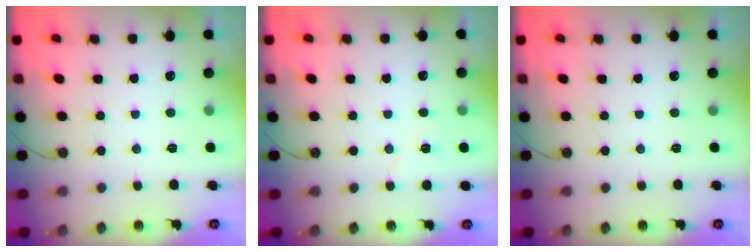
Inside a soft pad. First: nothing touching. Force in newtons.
{"total": 6.3, "press": 5.5, "slide": 2.9}
{"total": 0.0}